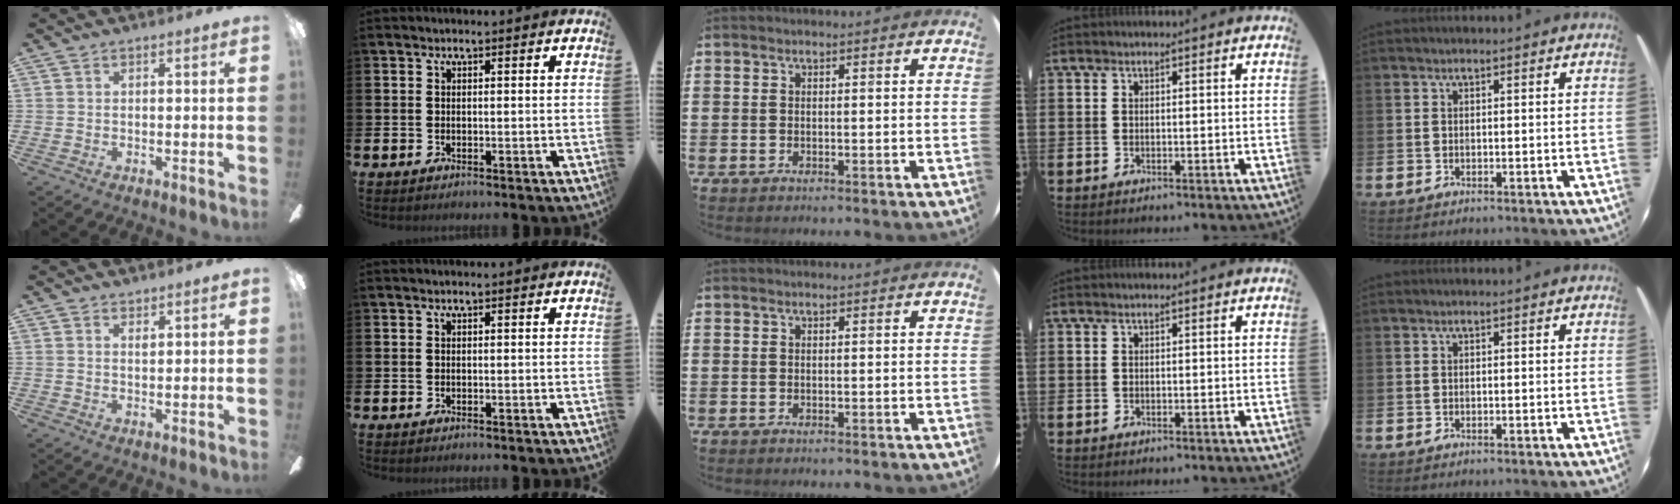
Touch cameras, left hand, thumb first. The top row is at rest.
{"thumb": {"total": 1.2, "force": [1.1, 0.3, 0.4], "torque": [-0.001, -0.004, 0.018]}}